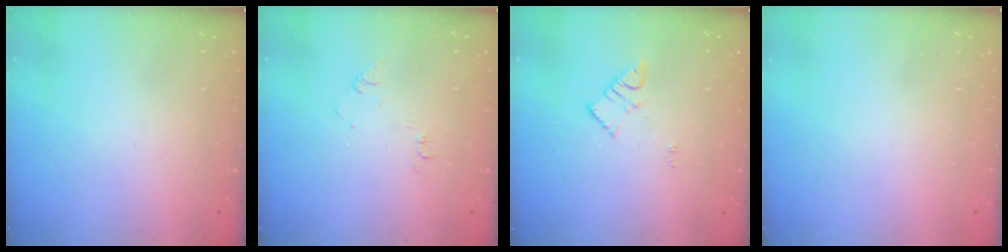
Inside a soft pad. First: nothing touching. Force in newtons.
{"total": 3.7, "press": 3.7, "slide": 0.4}
{"total": 4.7, "press": 4.7, "slide": 0.1}
{"total": 1.6, "press": 1.6, "slide": 0.1}